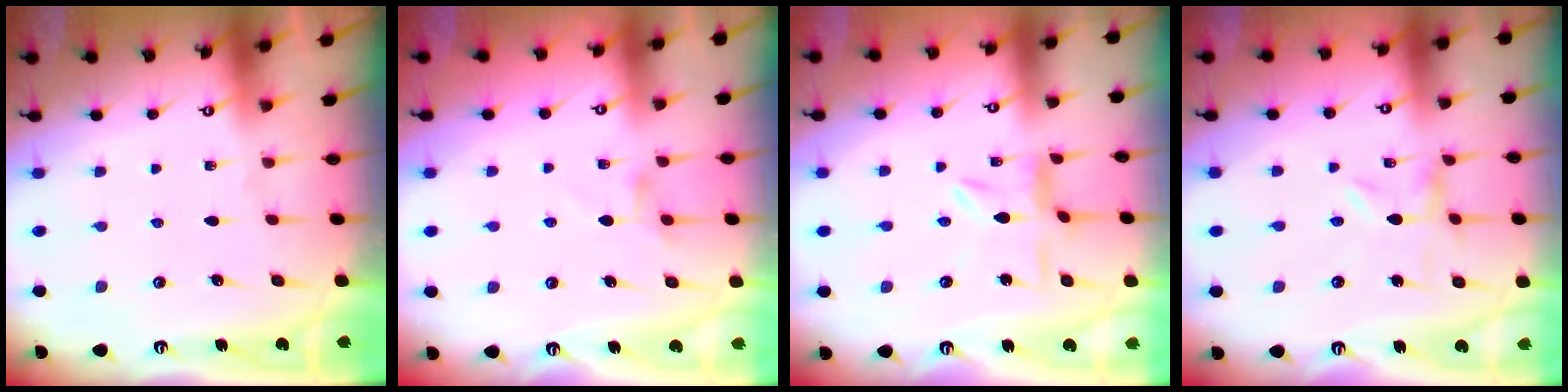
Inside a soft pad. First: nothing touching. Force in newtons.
{"total": 3.4, "press": 3.4, "slide": 0.4}
{"total": 2.4, "press": 2.4, "slide": 0.3}
{"total": 0.0}